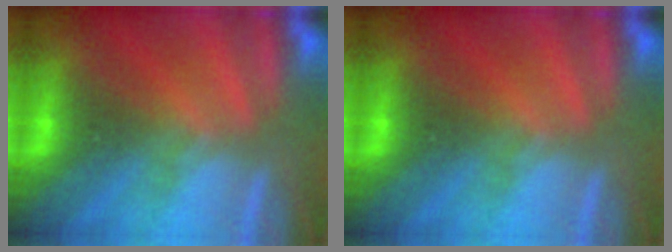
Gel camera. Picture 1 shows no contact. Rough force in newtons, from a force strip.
{"total": 0.0}